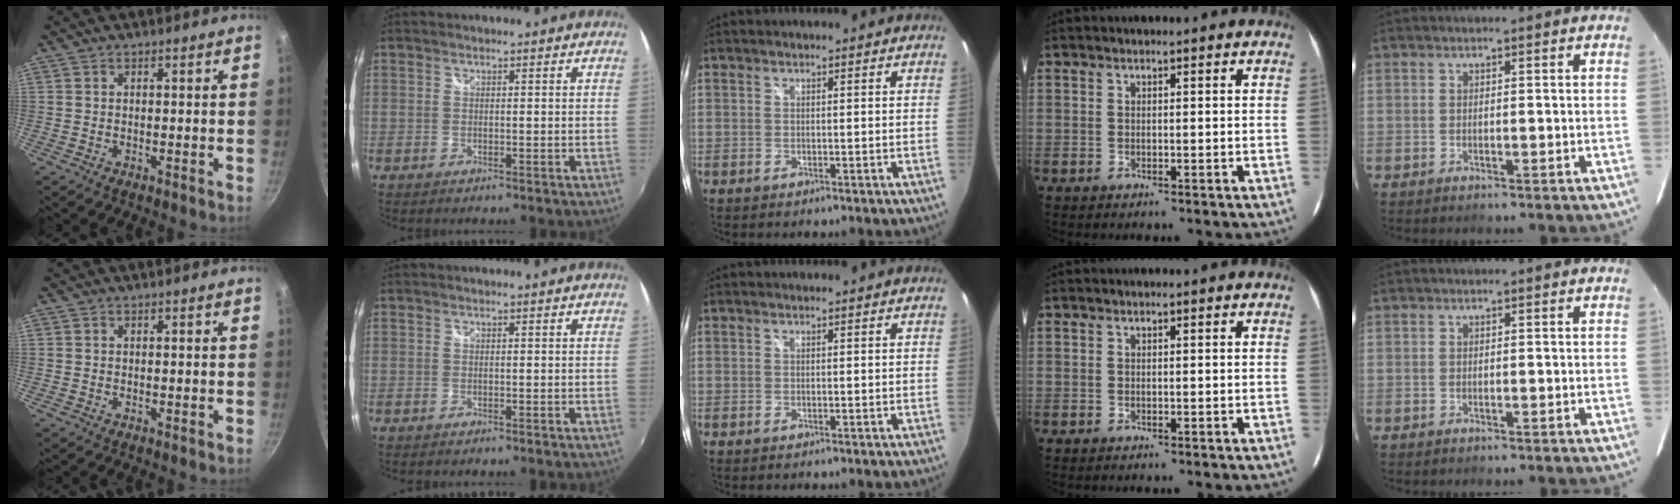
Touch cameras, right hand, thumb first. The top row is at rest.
{}